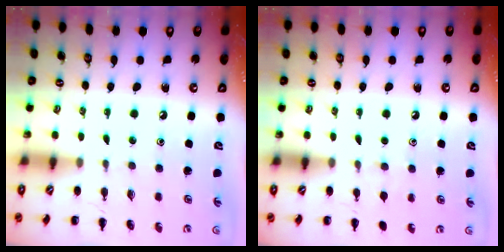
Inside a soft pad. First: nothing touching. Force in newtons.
{"total": 4.8, "press": 4.5, "slide": 1.7}